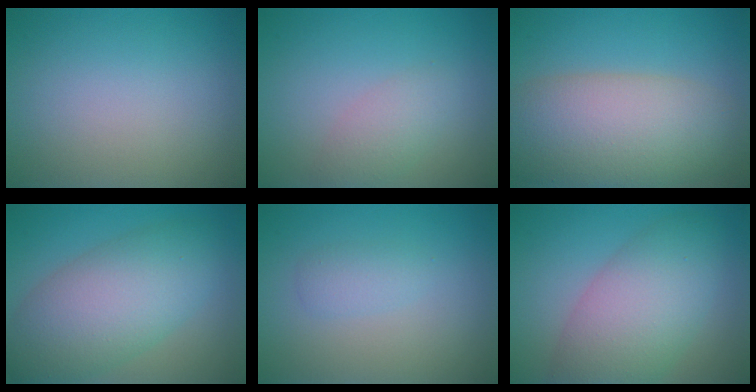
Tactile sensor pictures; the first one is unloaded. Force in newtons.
{"total": 2.3, "press": 2.3, "slide": 0.0}
{"total": 9.9, "press": 9.9, "slide": 0.9}
{"total": 8.3, "press": 8.2, "slide": 0.3}
{"total": 1.4, "press": 1.4, "slide": 0.0}
{"total": 7.4, "press": 7.4, "slide": 0.2}